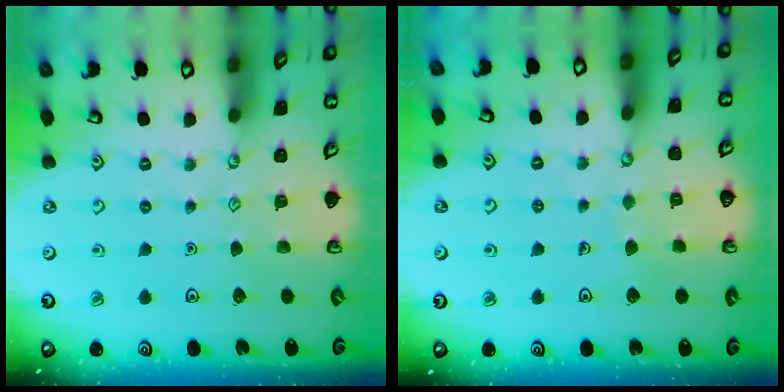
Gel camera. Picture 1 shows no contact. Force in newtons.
{"total": 3.5, "press": 3.5, "slide": 0.2}